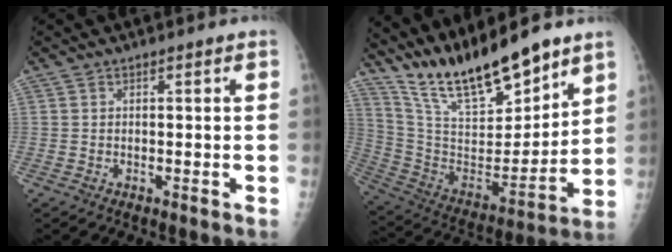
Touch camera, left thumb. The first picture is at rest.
{"total": 20.9, "force": [16.8, 5.3, 11.2], "torque": [-0.158, -0.092, 0.312]}